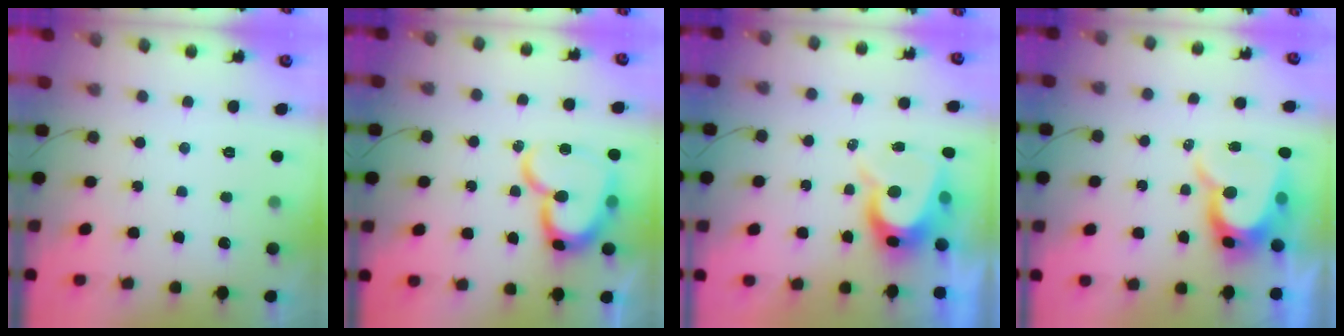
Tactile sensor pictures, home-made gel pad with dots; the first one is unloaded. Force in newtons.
{"total": 17.7, "press": 17.7, "slide": 1.7}
{"total": 9.0, "press": 9.0, "slide": 0.6}
{"total": 11.5, "press": 11.5, "slide": 0.9}